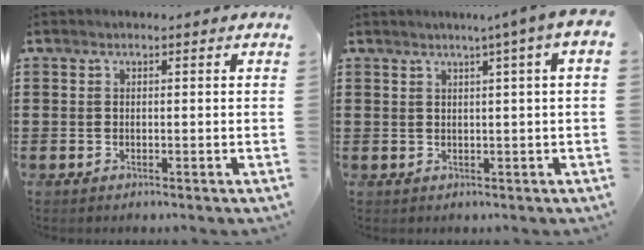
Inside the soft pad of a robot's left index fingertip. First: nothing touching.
{"total": 3.0, "force": [1.3, -0.5, 2.7], "torque": [-0.051, -0.005, 0.019]}